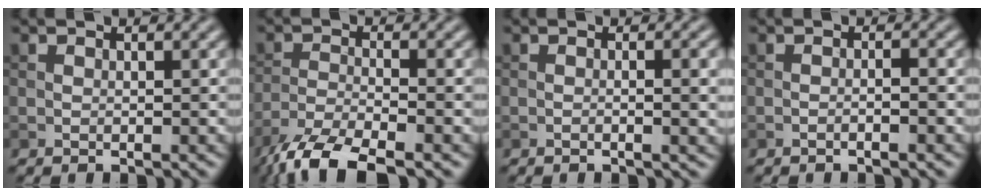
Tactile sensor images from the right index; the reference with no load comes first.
{"total": 7.0, "force": [-5.4, 1.6, 4.1], "torque": [-0.079, -0.011, -0.108]}
{"total": 3.0, "force": [-0.3, 0.8, 2.8], "torque": [-0.037, -0.002, -0.006]}
{"total": 1.1, "force": [-0.7, 0.1, 0.9], "torque": [-0.017, 0.004, -0.014]}